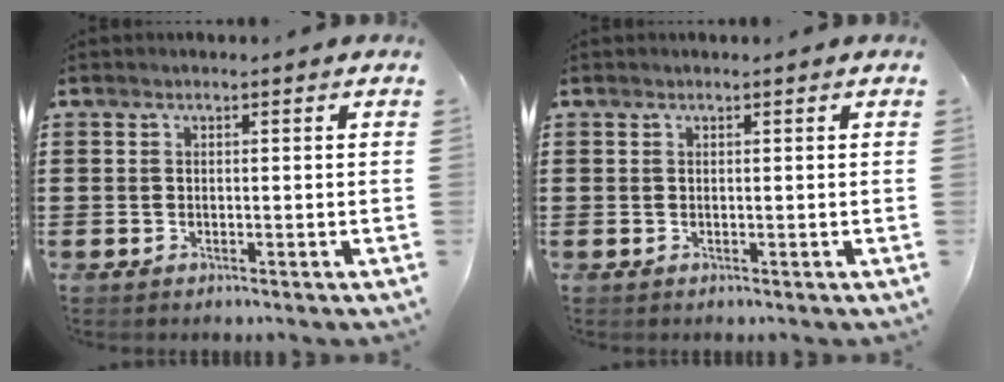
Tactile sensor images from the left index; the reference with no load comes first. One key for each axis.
{"total": 0.0}